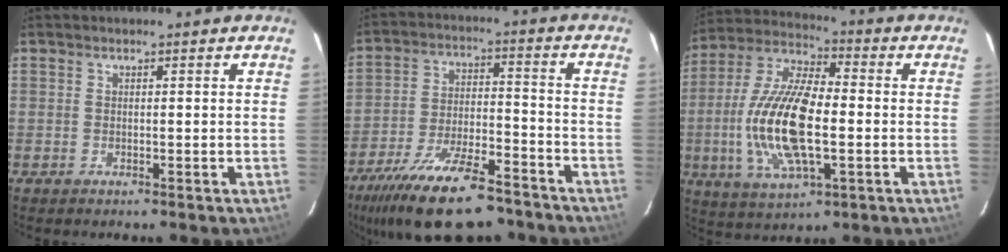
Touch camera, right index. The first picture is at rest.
{"total": 20.0, "force": [-15.4, 6.1, 11.3], "torque": [-0.219, -0.027, -0.245]}
{"total": 18.1, "force": [-2.7, 6.7, 16.6], "torque": [-0.341, -0.003, -0.052]}